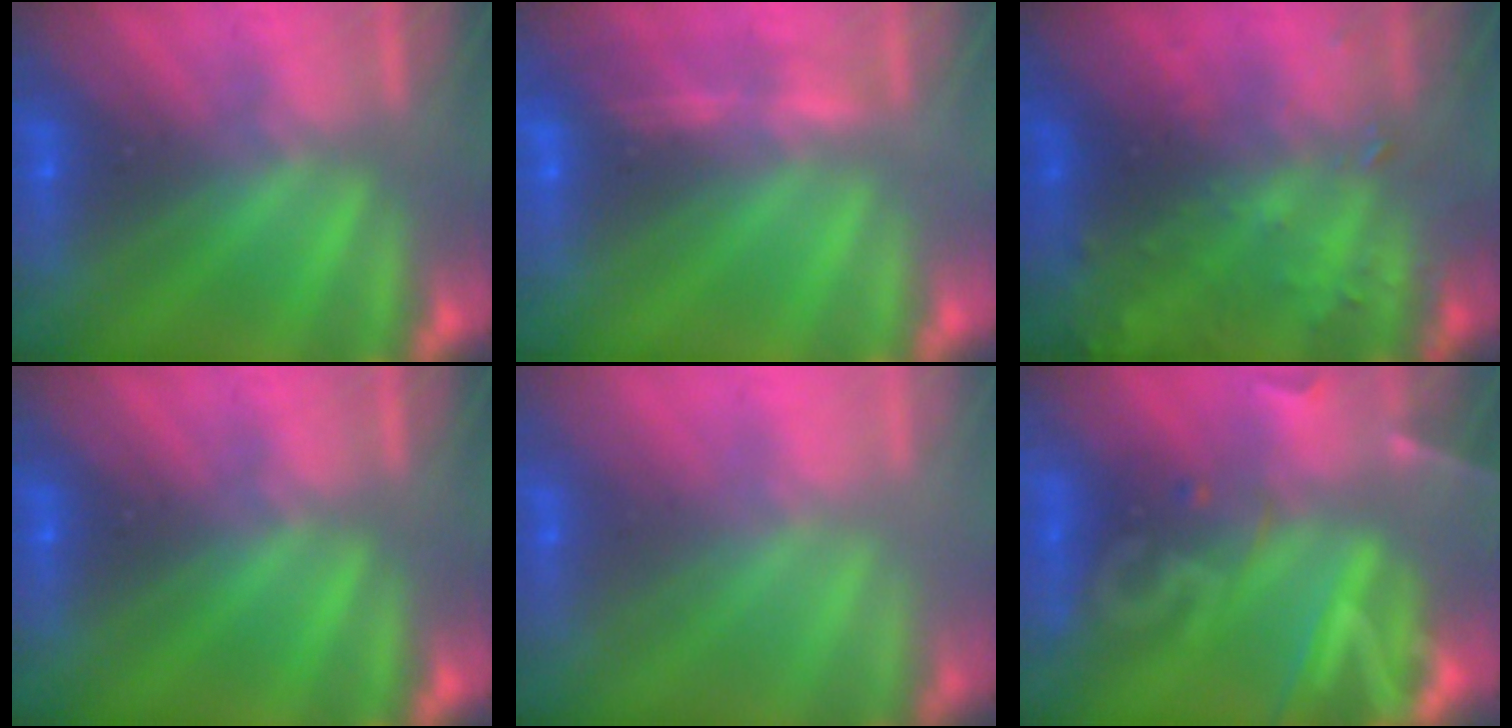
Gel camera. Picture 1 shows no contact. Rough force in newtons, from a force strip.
{"total": 1.4}
{"total": 8.1}
{"total": 0.0}
{"total": 2.2}
{"total": 7.5}